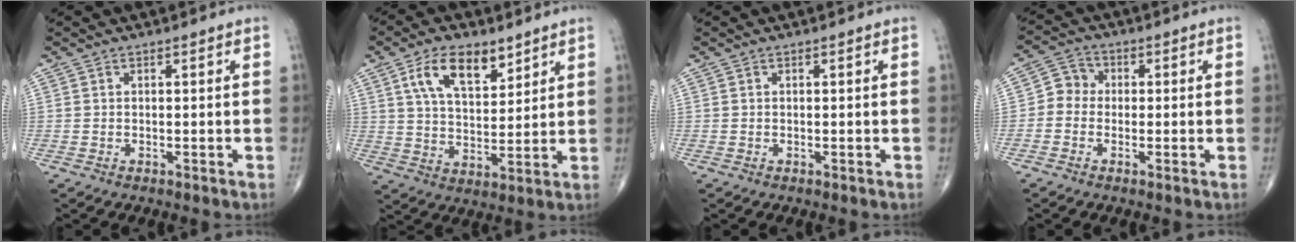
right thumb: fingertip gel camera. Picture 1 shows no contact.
{"total": 11.2, "force": [6.0, 5.6, 7.6], "torque": [-0.115, -0.026, 0.113]}
{"total": 0.0}
{"total": 4.3, "force": [-0.7, 3.9, 1.7], "torque": [-0.010, 0.014, -0.030]}